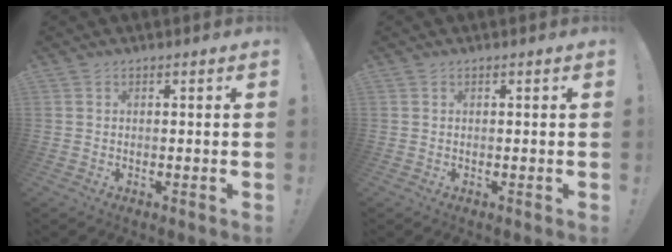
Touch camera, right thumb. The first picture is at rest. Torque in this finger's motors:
{"motor_torque": [-0.05, 0.05, 0.09, -0.09, 0.03]}